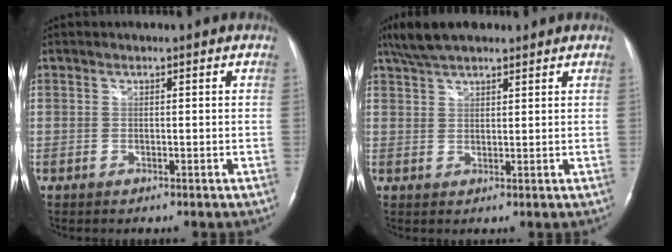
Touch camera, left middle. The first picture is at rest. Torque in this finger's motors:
{"motor_torque": [0.23, -0.18, 0.02, 0.04]}